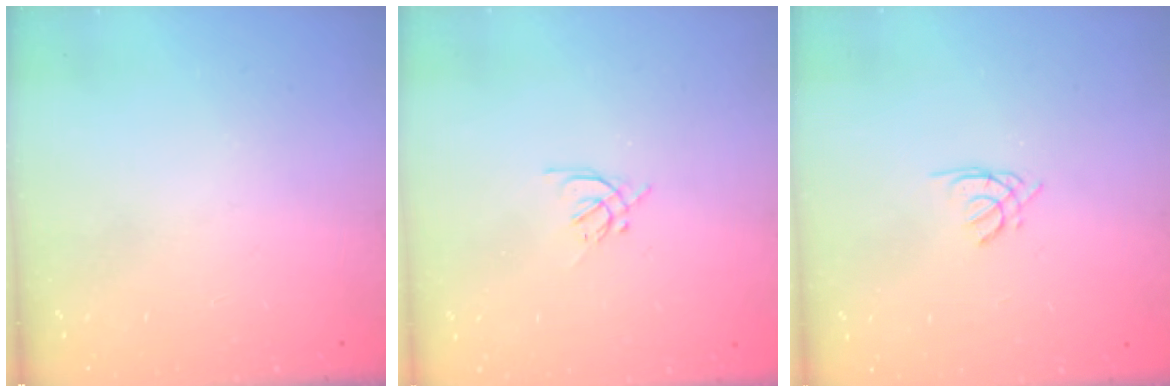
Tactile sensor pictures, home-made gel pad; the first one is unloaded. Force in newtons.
{"total": 2.0, "press": 1.9, "slide": 0.5}
{"total": 1.4, "press": 1.3, "slide": 0.3}